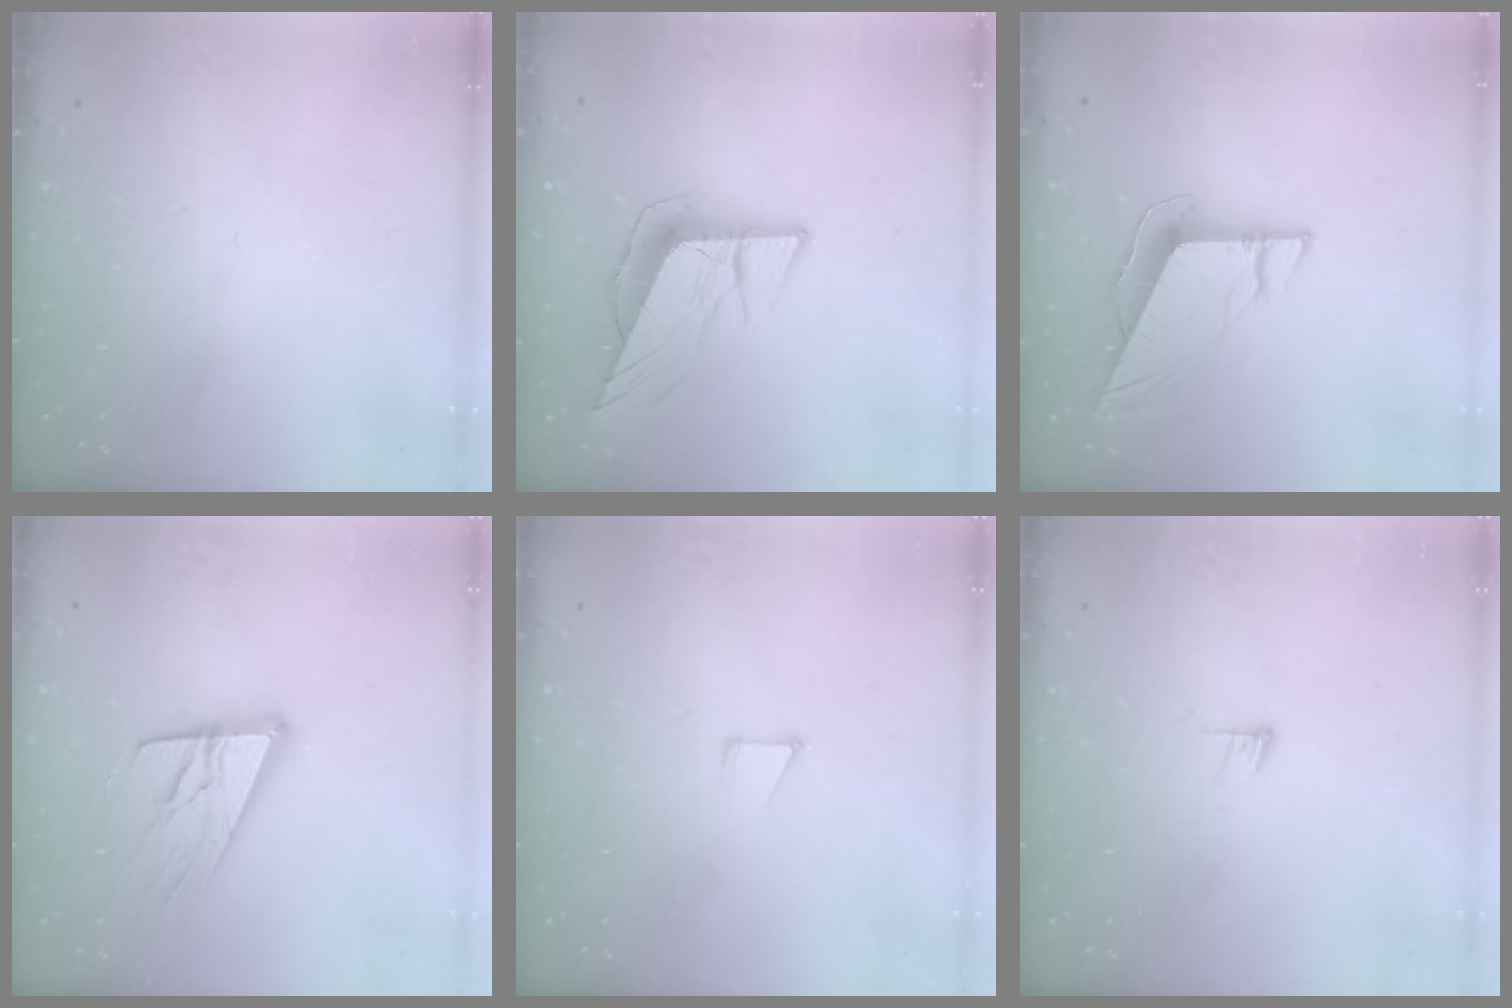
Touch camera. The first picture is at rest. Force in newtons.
{"total": 11.2, "press": 10.6, "slide": 3.7}
{"total": 9.3, "press": 9.2, "slide": 1.3}
{"total": 17.0, "press": 16.5, "slide": 4.2}
{"total": 3.4, "press": 3.4, "slide": 0.3}
{"total": 4.0, "press": 4.0, "slide": 0.3}